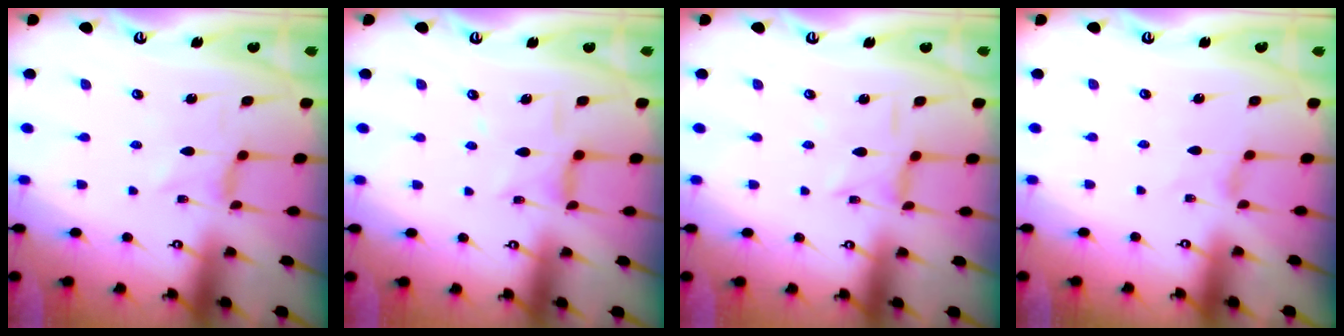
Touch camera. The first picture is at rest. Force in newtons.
{"total": 7.9, "press": 7.8, "slide": 0.7}
{"total": 2.6, "press": 2.5, "slide": 0.5}
{"total": 0.6, "press": 0.6, "slide": 0.2}